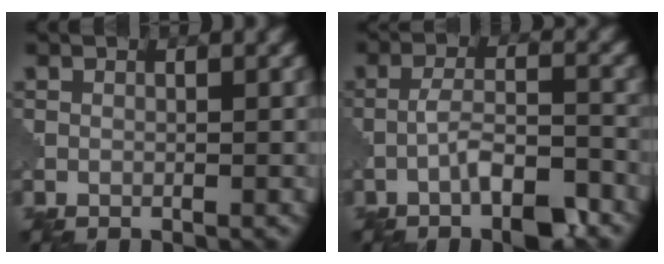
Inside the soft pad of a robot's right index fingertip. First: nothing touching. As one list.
[{"total": 5.0, "force": [-2.8, 1.3, 3.9], "torque": [-0.073, 0.003, -0.054]}]